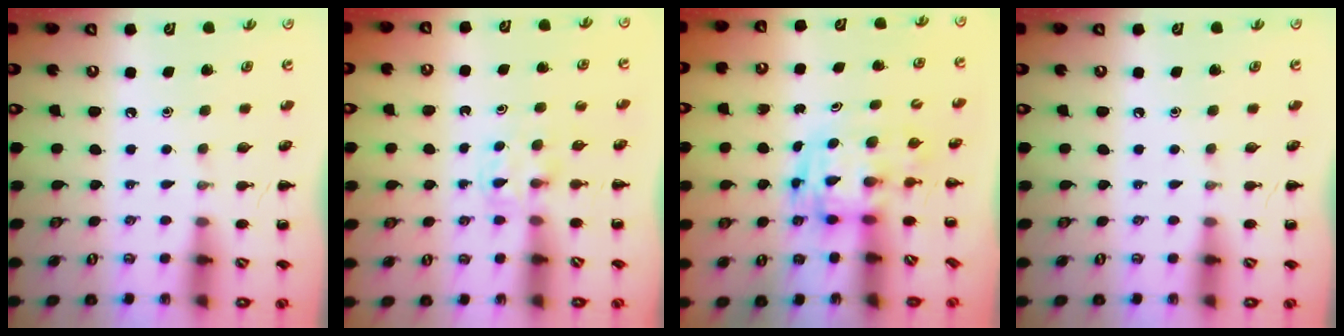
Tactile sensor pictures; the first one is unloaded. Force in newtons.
{"total": 3.0, "press": 2.8, "slide": 1.0}
{"total": 2.8, "press": 2.8, "slide": 0.5}
{"total": 0.0}